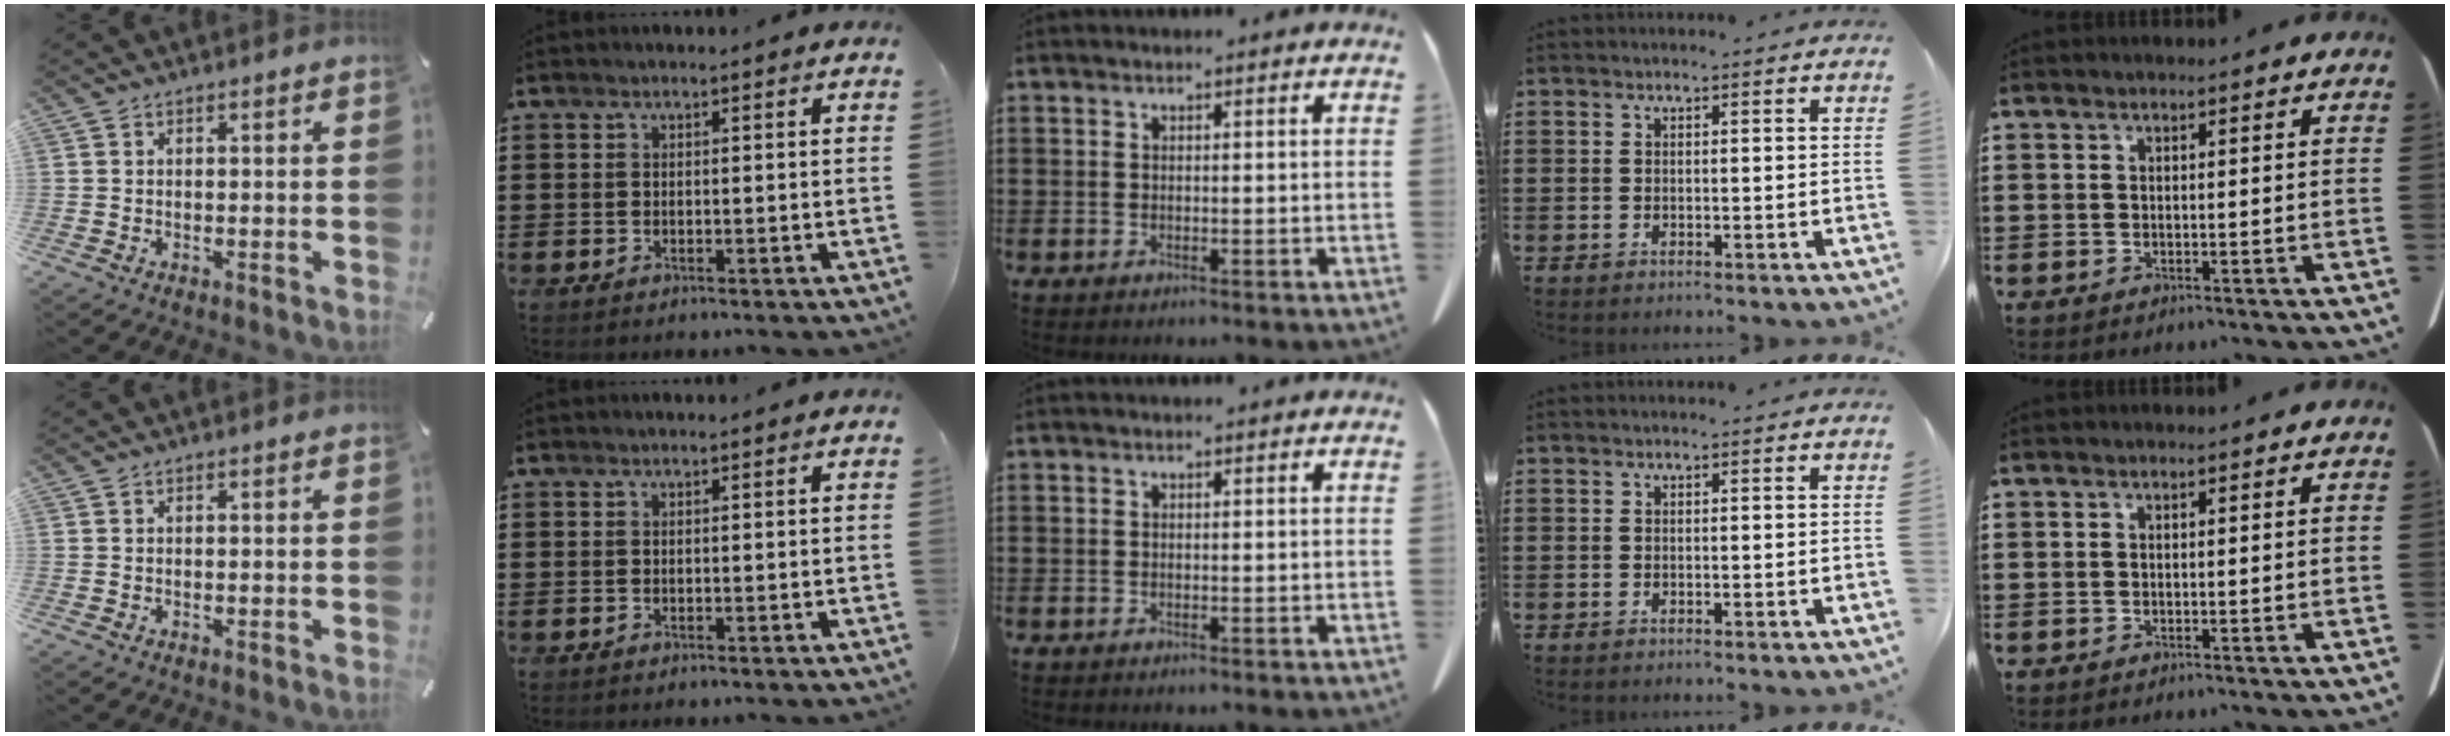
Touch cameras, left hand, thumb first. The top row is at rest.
{}